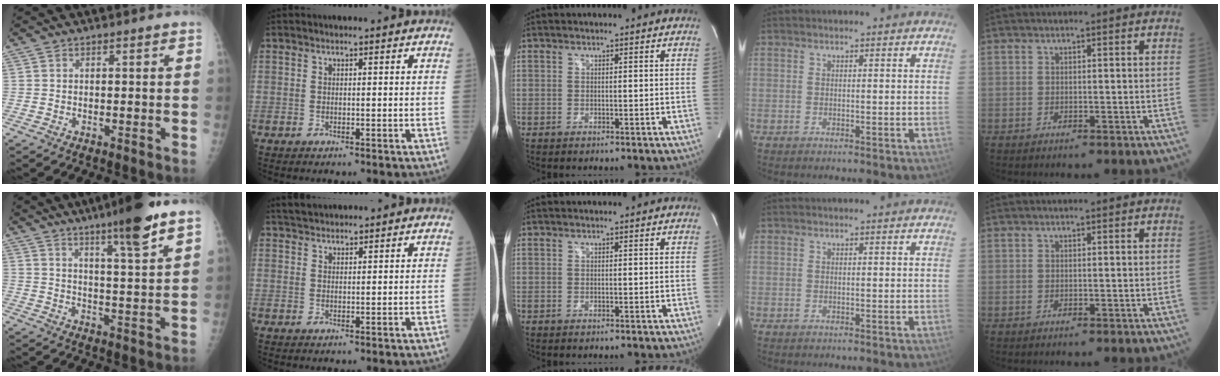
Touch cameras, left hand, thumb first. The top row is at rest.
{"thumb": {"total": 11.8, "force": [7.7, 0.8, 8.9], "torque": [-0.135, -0.039, 0.120]}, "index": {"total": 3.5, "force": [3.4, 0.6, 0.8], "torque": [-0.015, 0.026, 0.062]}}